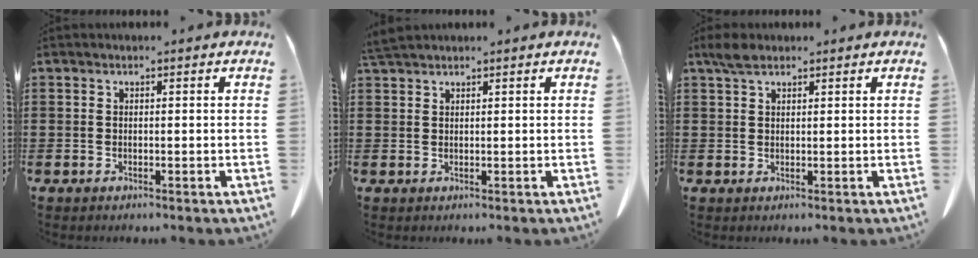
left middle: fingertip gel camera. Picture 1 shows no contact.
{"total": 2.0, "force": [1.8, 0.1, 0.8], "torque": [-0.022, 0.000, 0.036]}
{"total": 2.6, "force": [1.8, 1.1, 1.5], "torque": [-0.036, 0.005, 0.034]}